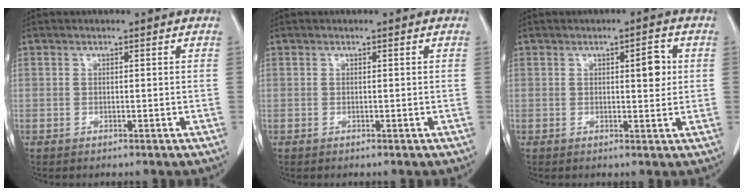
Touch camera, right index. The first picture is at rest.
{"total": 0.0}
{"total": 3.5, "force": [0.8, 1.1, 3.2], "torque": [-0.044, 0.001, 0.009]}